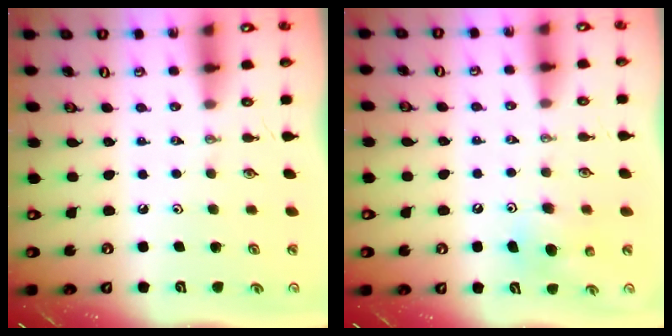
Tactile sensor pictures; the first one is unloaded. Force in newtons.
{"total": 6.2, "press": 5.9, "slide": 1.8}